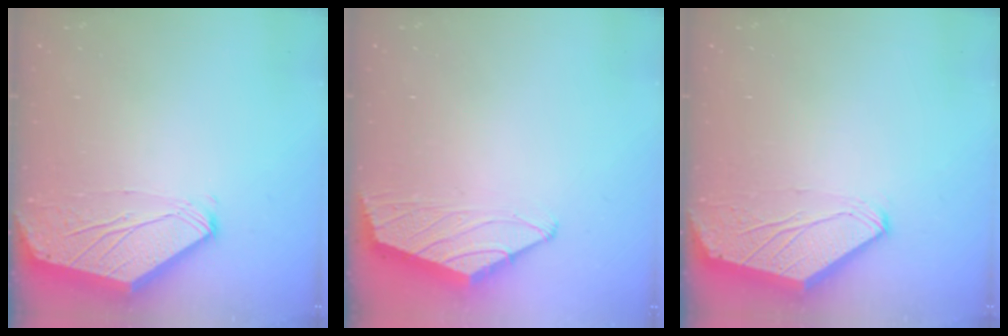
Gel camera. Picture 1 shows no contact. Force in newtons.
{"total": 1.4, "press": 1.3, "slide": 0.5}
{"total": 0.0}